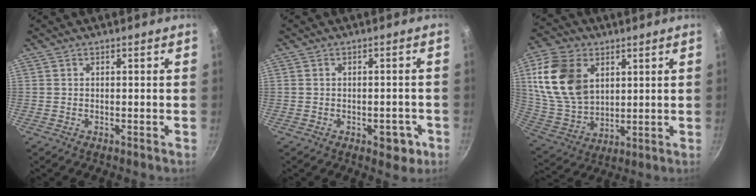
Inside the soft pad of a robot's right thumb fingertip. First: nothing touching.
{"total": 4.8, "force": [-2.0, 2.8, 3.4], "torque": [-0.018, 0.017, -0.016]}
{"total": 17.4, "force": [5.4, 12.1, 11.3], "torque": [-0.195, -0.014, 0.116]}